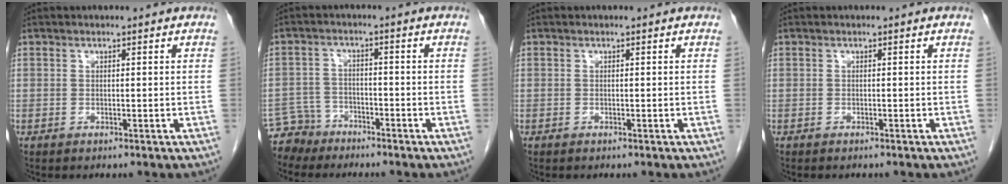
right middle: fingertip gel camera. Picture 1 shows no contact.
{"total": 4.3, "force": [-3.7, 2.0, -0.8], "torque": [0.012, -0.001, -0.072]}
{"total": 0.0}
{"total": 0.9, "force": [-0.8, 0.2, 0.3], "torque": [-0.011, -0.003, -0.010]}